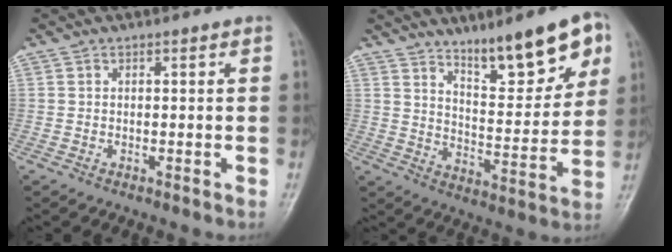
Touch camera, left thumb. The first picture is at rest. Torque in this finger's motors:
{"motor_torque": [0.48, 0.17, 0.30, -0.19, 0.20]}